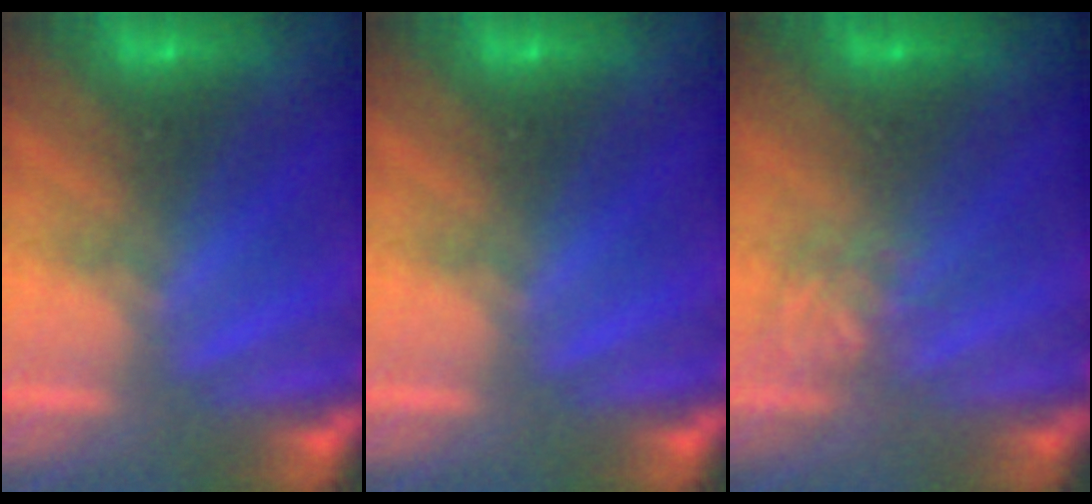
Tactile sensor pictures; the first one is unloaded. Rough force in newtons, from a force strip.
{"total": 0.0}
{"total": 2.1}